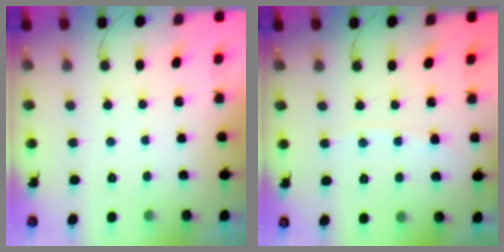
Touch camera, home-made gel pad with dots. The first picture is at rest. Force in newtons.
{"total": 4.1, "press": 4.0, "slide": 0.6}